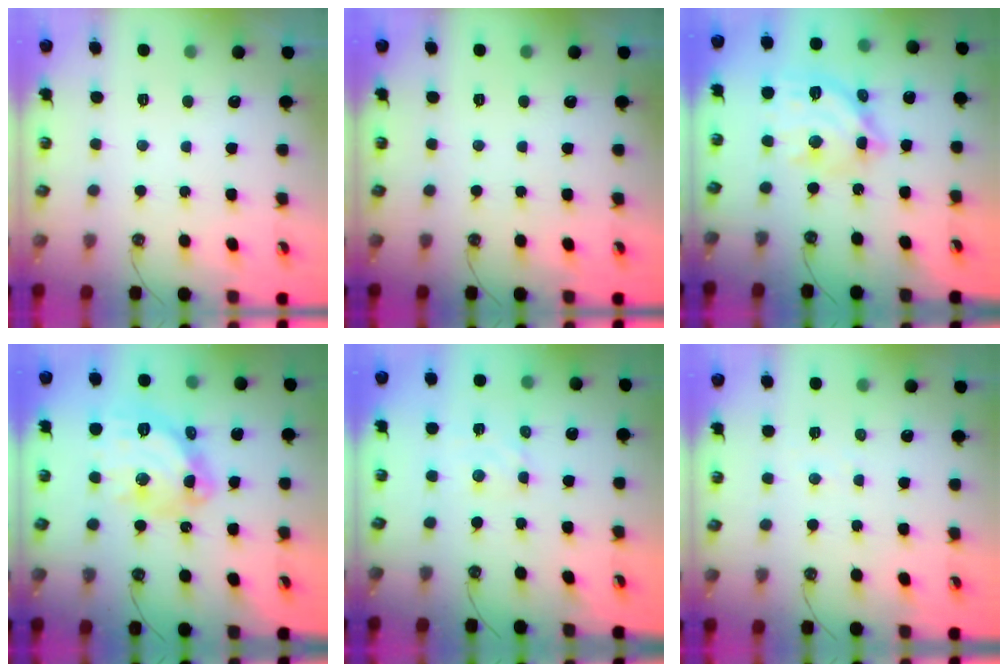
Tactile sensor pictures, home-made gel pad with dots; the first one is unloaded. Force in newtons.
{"total": 0.0}
{"total": 14.7, "press": 14.6, "slide": 1.3}
{"total": 16.6, "press": 16.5, "slide": 1.5}
{"total": 2.5, "press": 2.5, "slide": 0.4}
{"total": 4.0, "press": 4.0, "slide": 0.5}